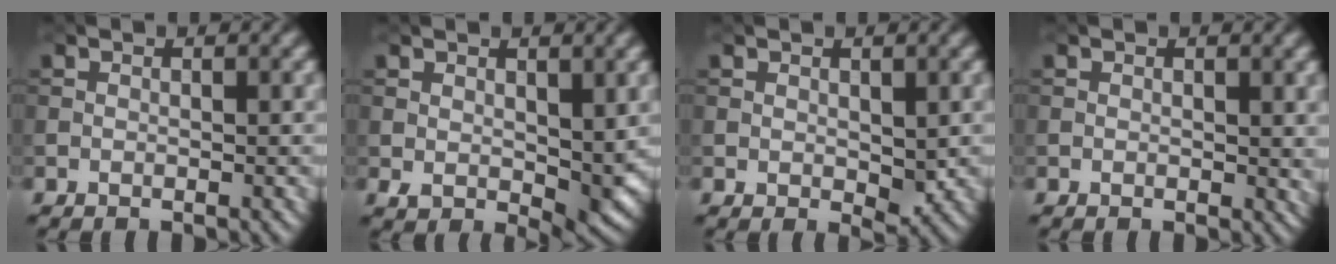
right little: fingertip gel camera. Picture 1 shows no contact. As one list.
[{"total": 3.7, "force": [0.9, 2.0, 2.9], "torque": [-0.053, -0.005, 0.019]}, {"total": 2.2, "force": [0.4, 1.3, 1.7], "torque": [-0.024, -0.006, 0.013]}, {"total": 0.7, "force": [0.7, 0.1, 0.0], "torque": [0.005, 0.007, 0.011]}]